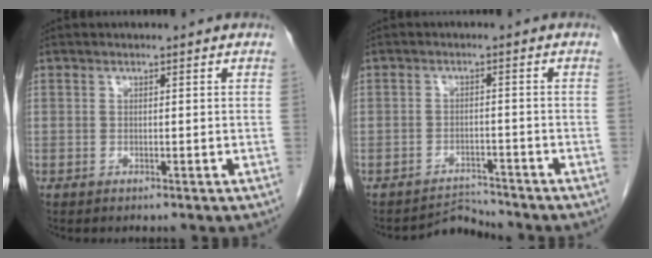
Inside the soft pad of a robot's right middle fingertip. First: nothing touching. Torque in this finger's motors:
{"motor_torque": [-1.58, 0.05, -0.74, -0.21]}